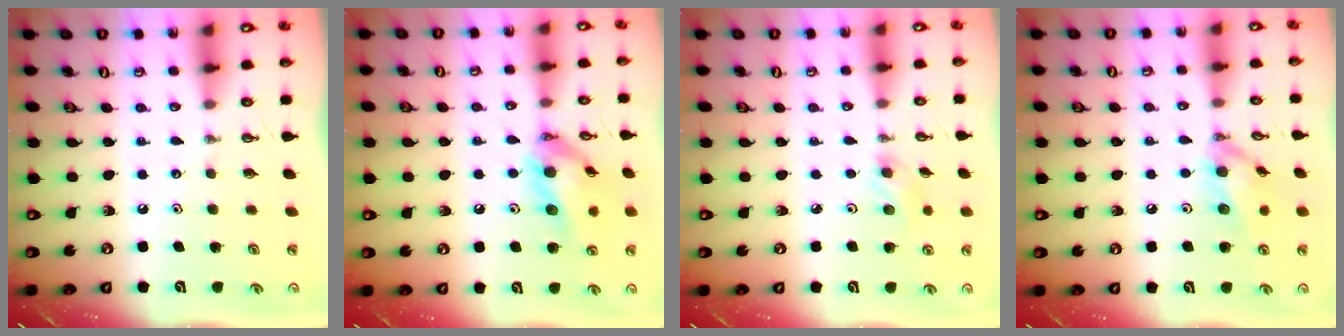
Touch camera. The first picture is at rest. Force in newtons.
{"total": 14.0, "press": 13.8, "slide": 1.9}
{"total": 3.4, "press": 3.4, "slide": 0.5}
{"total": 11.6, "press": 11.5, "slide": 1.4}